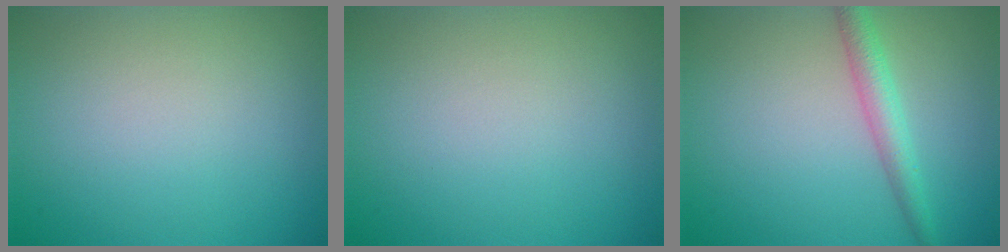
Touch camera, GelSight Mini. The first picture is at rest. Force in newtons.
{"total": 0.0}
{"total": 2.7, "press": 2.7, "slide": 0.1}